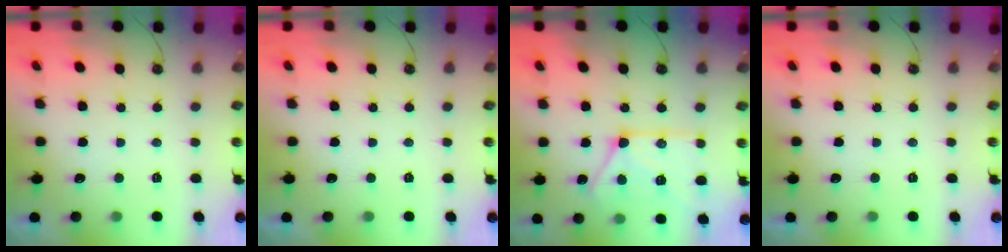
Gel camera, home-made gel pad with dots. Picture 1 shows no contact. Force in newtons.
{"total": 0.0}
{"total": 16.7, "press": 16.6, "slide": 1.4}
{"total": 0.0}